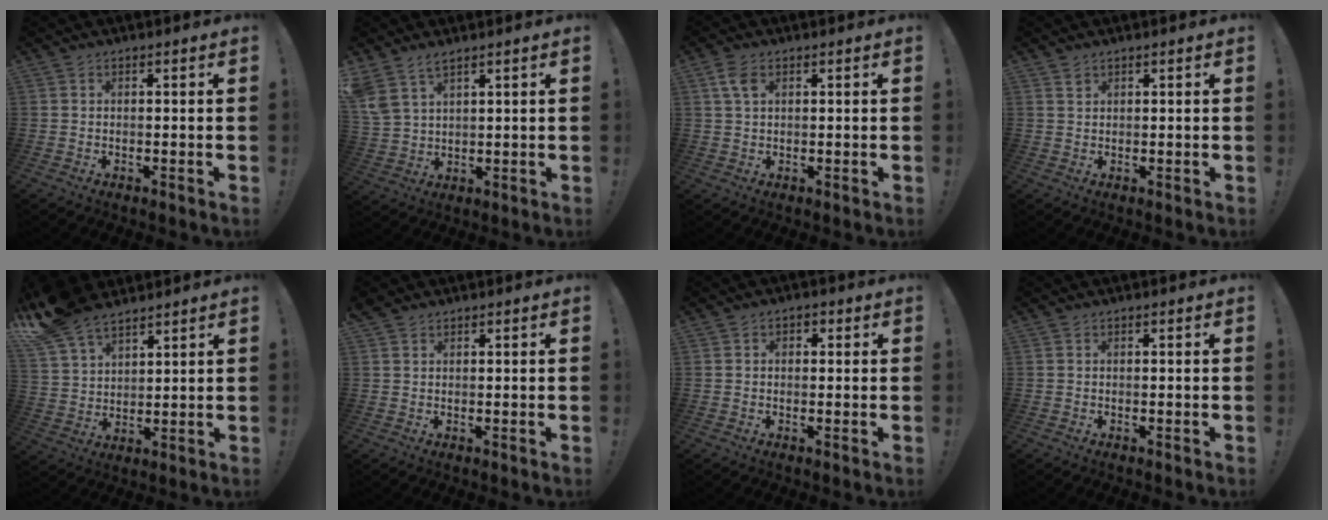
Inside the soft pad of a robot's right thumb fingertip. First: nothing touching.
{"total": 6.6, "force": [4.9, 3.2, 3.1], "torque": [-0.056, -0.022, 0.098]}
{"total": 4.9, "force": [2.0, 3.0, 3.4], "torque": [-0.060, 0.002, 0.038]}
{"total": 1.4, "force": [1.0, 0.8, 0.5], "torque": [0.006, -0.007, 0.016]}
{"total": 13.1, "force": [9.9, 6.8, 5.2], "torque": [-0.106, -0.058, 0.193]}
{"total": 1.2, "force": [1.0, 0.5, 0.5], "torque": [-0.001, -0.003, 0.017]}
{"total": 1.8, "force": [-0.2, 1.6, 0.9], "torque": [-0.008, 0.006, -0.007]}
{"total": 0.0}